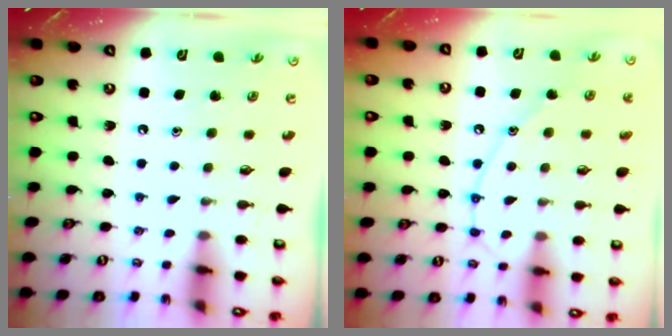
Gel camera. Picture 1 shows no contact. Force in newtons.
{"total": 11.5, "press": 11.4, "slide": 1.0}